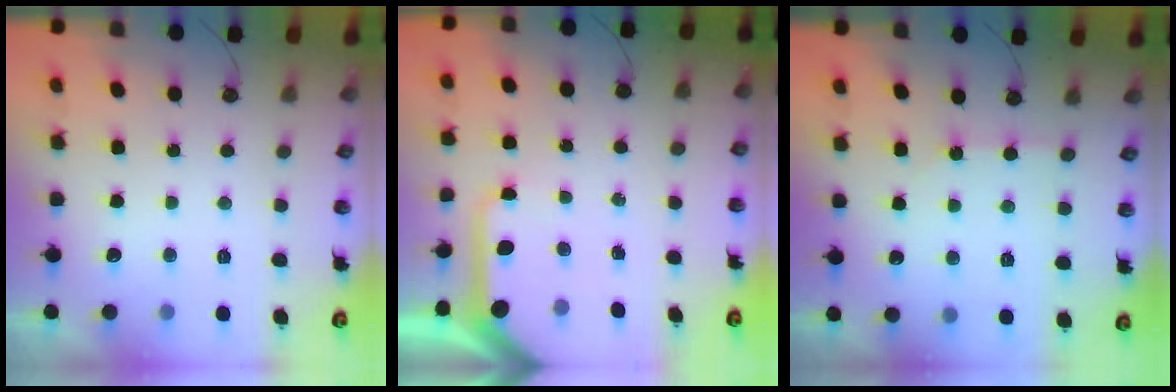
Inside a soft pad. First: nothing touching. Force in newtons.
{"total": 9.7, "press": 9.7, "slide": 1.1}
{"total": 2.2, "press": 2.2, "slide": 0.4}